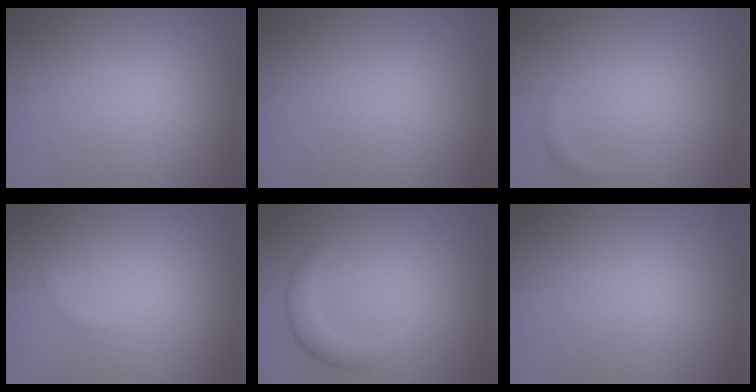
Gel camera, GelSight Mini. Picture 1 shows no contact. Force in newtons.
{"total": 0.0}
{"total": 0.5, "press": 0.5, "slide": 0.1}
{"total": 0.5, "press": 0.5, "slide": 0.1}
{"total": 2.3, "press": 2.2, "slide": 0.1}
{"total": 0.0}